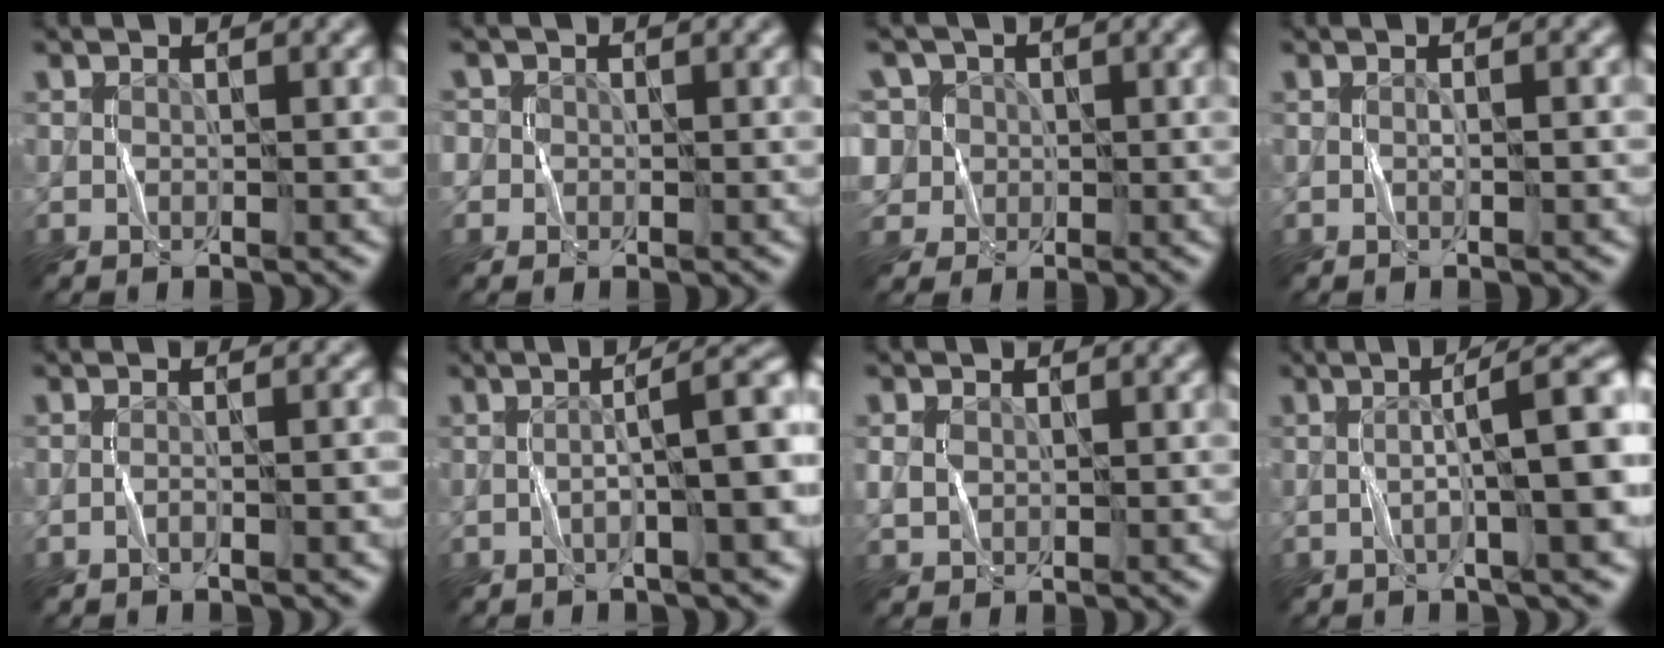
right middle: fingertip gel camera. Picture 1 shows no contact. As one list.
[{"total": 2.3, "force": [0.6, 2.2, 0.6], "torque": [0.002, 0.010, -0.003]}, {"total": 6.9, "force": [2.5, 5.9, 2.7], "torque": [-0.060, 0.029, 0.017]}, {"total": 0.9, "force": [-0.2, -0.1, 0.9], "torque": [-0.015, 0.002, -0.003]}, {"total": 1.7, "force": [-1.2, 0.2, 1.2], "torque": [-0.015, 0.012, -0.024]}, {"total": 6.6, "force": [-0.5, 1.0, 6.5], "torque": [-0.080, 0.019, -0.011]}, {"total": 1.5, "force": [0.3, 1.2, 0.8], "torque": [-0.020, 0.001, 0.009]}, {"total": 8.6, "force": [0.1, 1.5, 8.5], "torque": [-0.099, 0.017, -0.001]}]